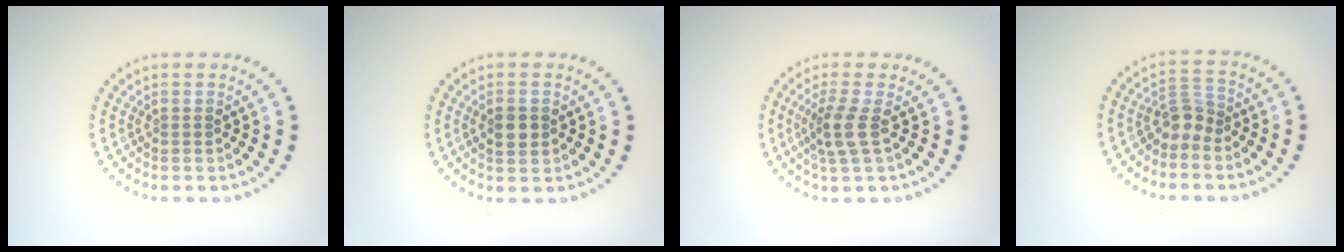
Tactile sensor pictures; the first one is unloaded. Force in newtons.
{"total": 2.0, "press": 2.0, "slide": 0.1}
{"total": 2.6, "press": 2.0, "slide": 1.7}
{"total": 2.2, "press": 1.7, "slide": 1.4}